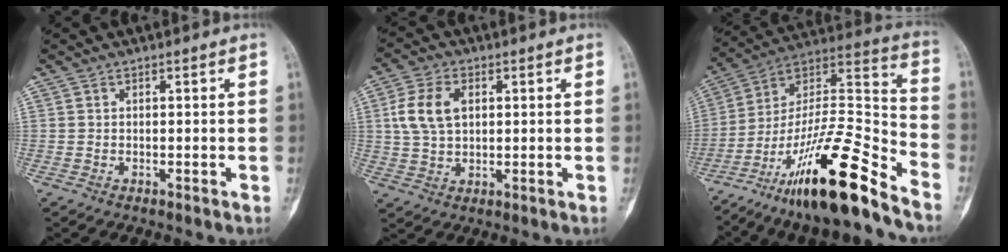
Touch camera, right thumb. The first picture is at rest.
{"total": 8.4, "force": [1.9, 5.4, 6.2], "torque": [-0.123, 0.005, 0.038]}
{"total": 24.6, "force": [-16.7, 4.4, 17.6], "torque": [-0.314, 0.083, -0.289]}